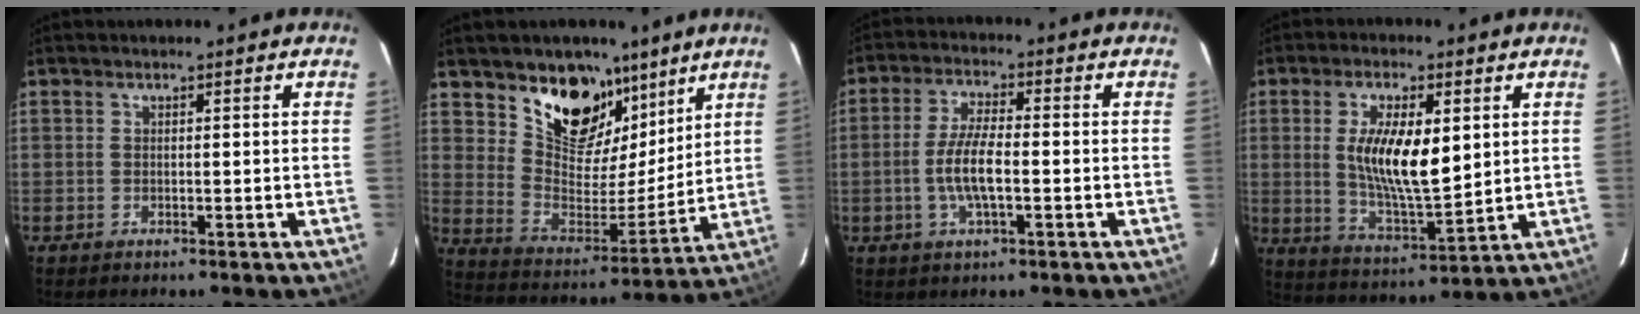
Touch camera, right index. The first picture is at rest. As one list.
[{"total": 16.4, "force": [10.9, 9.7, 7.5], "torque": [-0.140, -0.010, 0.198]}, {"total": 7.1, "force": [-1.4, 1.9, 6.7], "torque": [-0.135, 0.003, -0.029]}, {"total": 12.8, "force": [2.4, 4.6, 11.7], "torque": [-0.218, -0.006, 0.050]}]